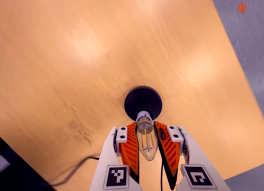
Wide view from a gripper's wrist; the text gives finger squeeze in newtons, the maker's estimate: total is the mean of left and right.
{"total": 21.7, "left": 21.3, "right": 22.0}